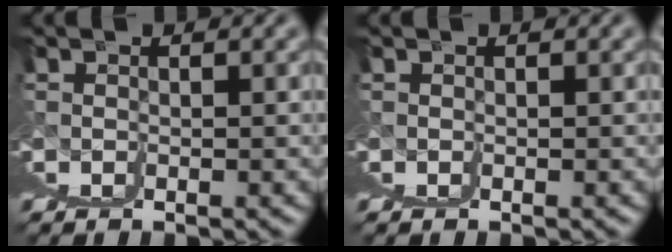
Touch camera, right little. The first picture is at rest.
{"total": 0.0}